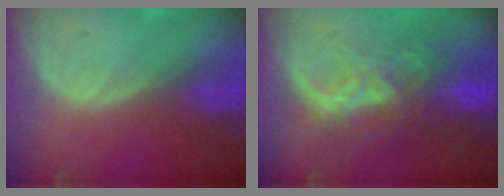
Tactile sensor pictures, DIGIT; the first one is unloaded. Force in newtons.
{"total": 8.8, "press": 7.5, "slide": 4.7}